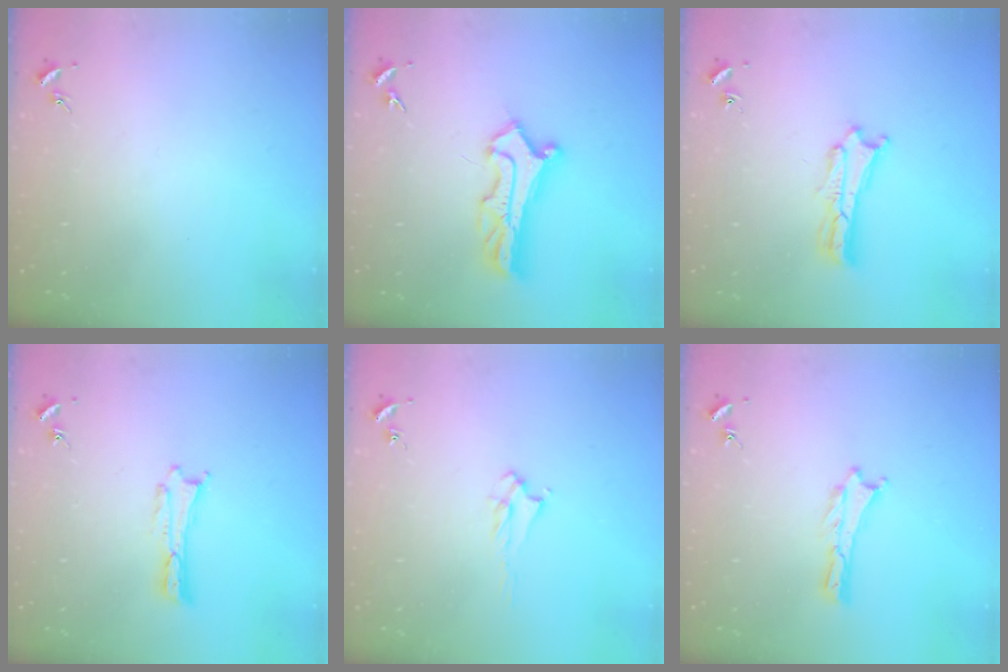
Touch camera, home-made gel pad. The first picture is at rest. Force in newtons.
{"total": 6.7, "press": 6.7, "slide": 0.6}
{"total": 1.8, "press": 1.8, "slide": 0.3}
{"total": 0.0}
{"total": 2.2, "press": 2.2, "slide": 0.4}
{"total": 0.0}